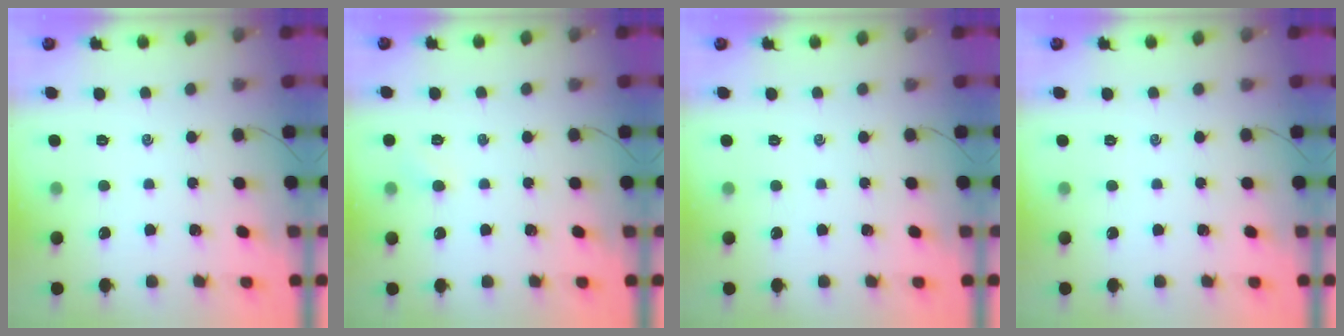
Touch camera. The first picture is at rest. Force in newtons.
{"total": 2.2, "press": 2.1, "slide": 0.6}
{"total": 0.0}
{"total": 0.0}